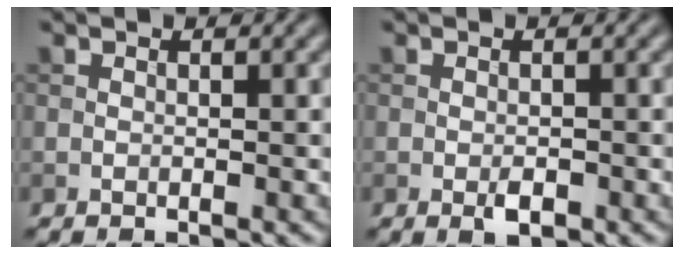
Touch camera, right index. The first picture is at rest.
{"total": 1.5, "force": [-0.7, 0.7, 1.2], "torque": [-0.019, -0.002, -0.012]}